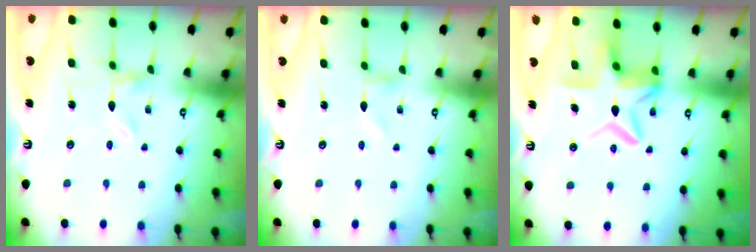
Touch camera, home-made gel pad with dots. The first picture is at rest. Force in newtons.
{"total": 0.0}
{"total": 12.7, "press": 12.7, "slide": 1.2}